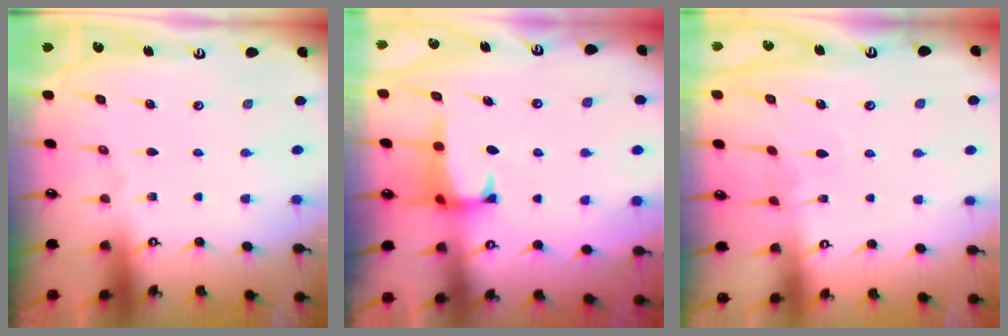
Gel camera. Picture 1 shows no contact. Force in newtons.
{"total": 1.0, "press": 0.7, "slide": 0.8}
{"total": 2.5, "press": 2.4, "slide": 0.3}